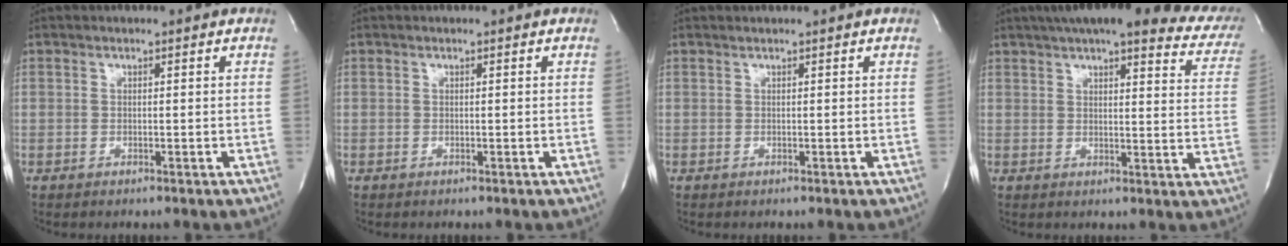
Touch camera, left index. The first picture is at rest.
{"total": 0.0}
{"total": 0.0}
{"total": 25.0, "force": [20.8, 4.9, 13.0], "torque": [-0.184, -0.014, 0.230]}